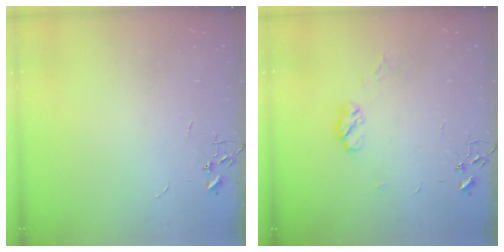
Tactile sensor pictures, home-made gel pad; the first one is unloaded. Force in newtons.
{"total": 6.7, "press": 6.7, "slide": 0.4}